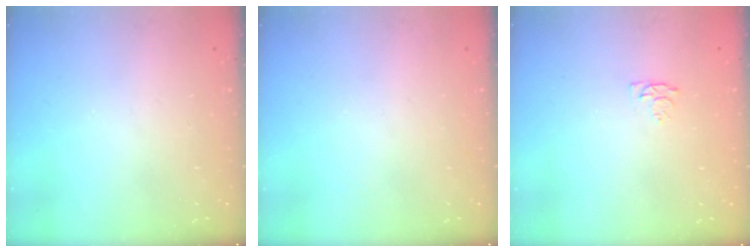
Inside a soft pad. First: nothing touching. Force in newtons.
{"total": 0.0}
{"total": 5.2, "press": 5.1, "slide": 0.7}